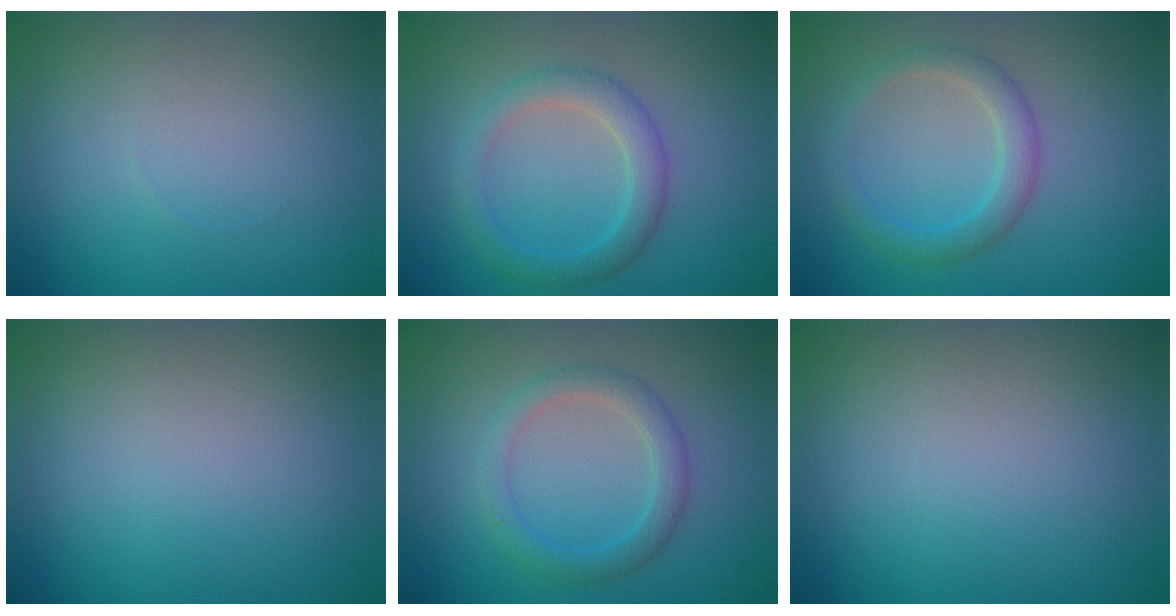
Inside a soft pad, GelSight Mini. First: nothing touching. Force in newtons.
{"total": 3.1, "press": 3.1, "slide": 0.2}
{"total": 2.7, "press": 2.7, "slide": 0.1}
{"total": 0.0}
{"total": 2.7, "press": 2.6, "slide": 0.1}
{"total": 0.0}